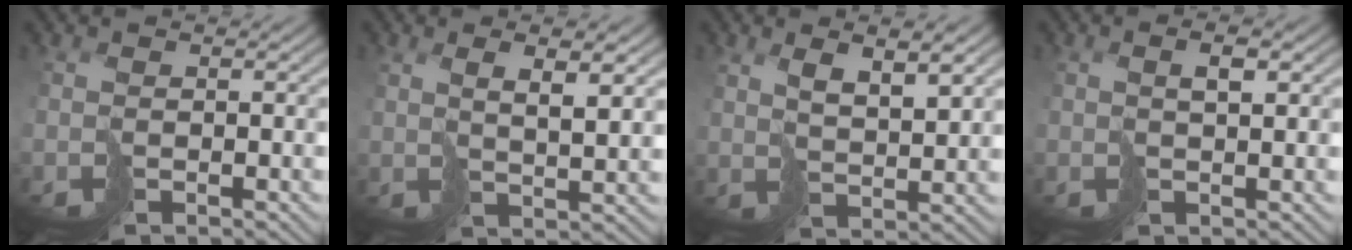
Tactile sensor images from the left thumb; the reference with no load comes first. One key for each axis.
{"total": 4.8, "fx": 2.6, "fy": 1.1, "fz": 3.9, "tx": -0.057, "ty": 0.003, "tz": 0.049}
{"total": 5.7, "fx": 3.6, "fy": 1.5, "fz": 4.1, "tx": -0.067, "ty": 0.002, "tz": 0.072}
{"total": 2.4, "fx": 1.1, "fy": 0.5, "fz": 2.0, "tx": -0.036, "ty": 0.007, "tz": 0.021}